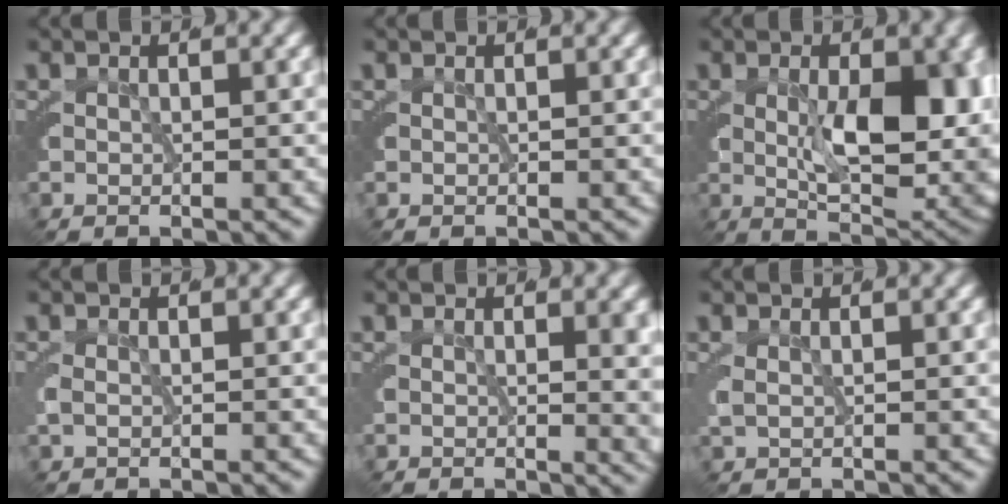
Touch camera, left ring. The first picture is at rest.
{"total": 0.0}
{"total": 9.6, "force": [0.5, 3.3, 9.0], "torque": [-0.116, -0.022, 0.020]}
{"total": 0.7, "force": [0.0, -0.6, 0.4], "torque": [-0.012, -0.003, 0.005]}
{"total": 2.9, "force": [0.9, -0.1, 2.7], "torque": [-0.022, -0.001, 0.013]}
{"total": 1.1, "force": [0.5, -0.8, 0.5], "torque": [-0.010, -0.004, 0.017]}